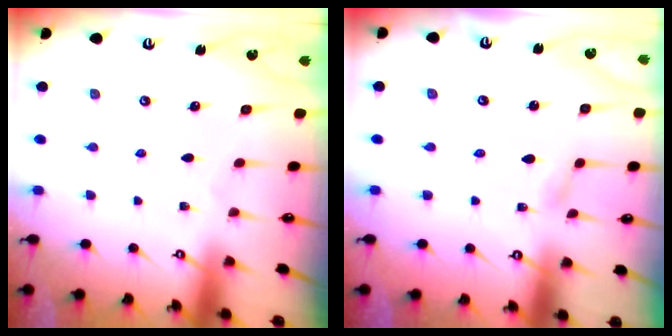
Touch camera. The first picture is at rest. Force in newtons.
{"total": 2.9, "press": 2.9, "slide": 0.4}